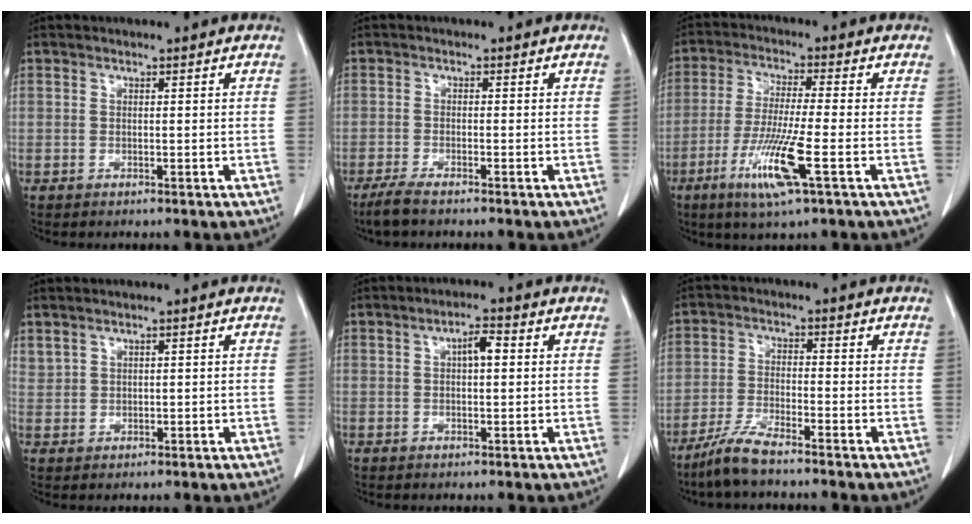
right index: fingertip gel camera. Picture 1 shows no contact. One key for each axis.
{"total": 3.4, "fx": -2.7, "fy": 0.3, "fz": 1.9, "tx": -0.042, "ty": -0.009, "tz": -0.049}
{"total": 10.1, "fx": -4.0, "fy": 0.0, "fz": 9.2, "tx": -0.185, "ty": -0.022, "tz": -0.077}
{"total": 1.7, "fx": 1.4, "fy": 0.9, "fz": 0.3, "tx": 0.000, "ty": 0.008, "tz": 0.033}
{"total": 3.2, "fx": 0.7, "fy": 0.9, "fz": 3.0, "tx": -0.050, "ty": 0.008, "tz": 0.010}
{"total": 5.6, "fx": -4.7, "fy": 0.2, "fz": 3.1, "tx": -0.070, "ty": -0.017, "tz": -0.097}